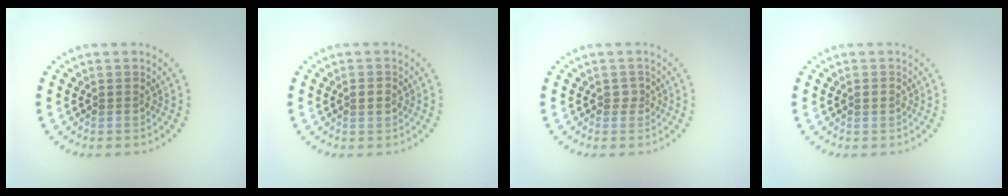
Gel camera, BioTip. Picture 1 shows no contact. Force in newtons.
{"total": 1.2, "press": 1.1, "slide": 0.1}
{"total": 0.8, "press": 0.6, "slide": 0.6}
{"total": 0.9, "press": 0.9, "slide": 0.2}